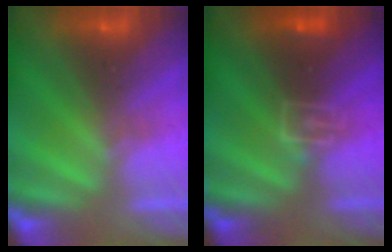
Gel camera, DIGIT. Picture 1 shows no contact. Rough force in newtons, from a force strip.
{"total": 2.9}